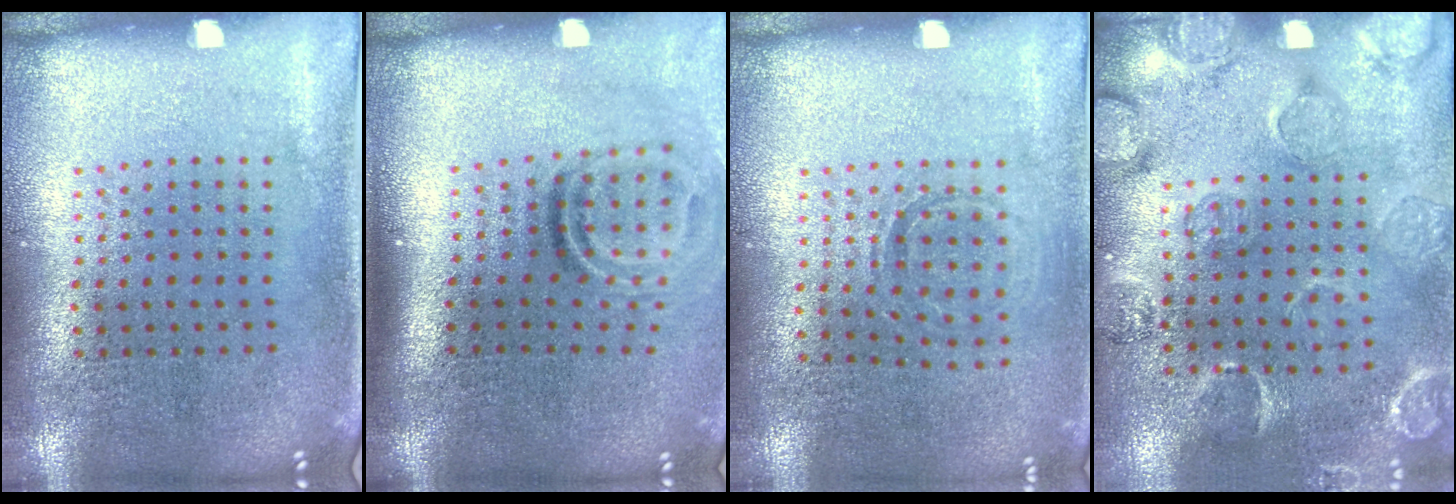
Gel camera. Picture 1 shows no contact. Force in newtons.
{"total": 2.0, "press": 1.1, "slide": 1.6}
{"total": 0.8, "press": 0.8, "slide": 0.2}
{"total": 2.8, "press": 1.9, "slide": 2.1}